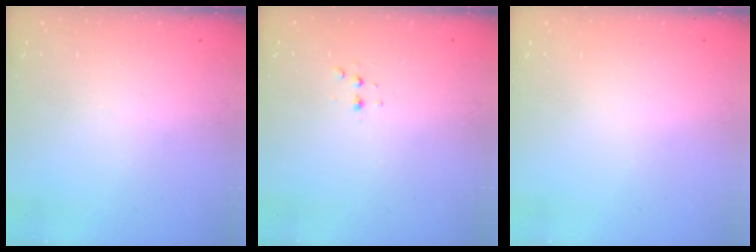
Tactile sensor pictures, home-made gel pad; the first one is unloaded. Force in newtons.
{"total": 3.1, "press": 3.0, "slide": 0.6}
{"total": 0.0}